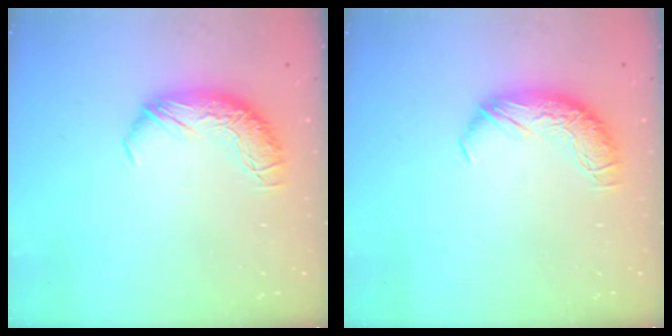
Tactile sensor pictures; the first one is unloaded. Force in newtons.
{"total": 0.0}